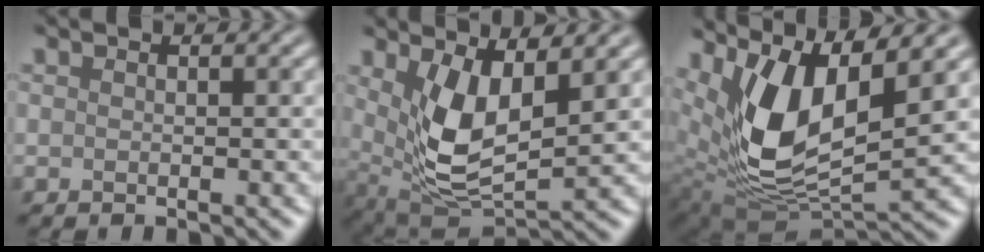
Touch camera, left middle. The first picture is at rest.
{"total": 6.3, "force": [1.3, 2.6, 5.6], "torque": [-0.121, -0.019, 0.036]}
{"total": 10.0, "force": [3.8, 4.4, 8.1], "torque": [-0.173, -0.014, 0.087]}